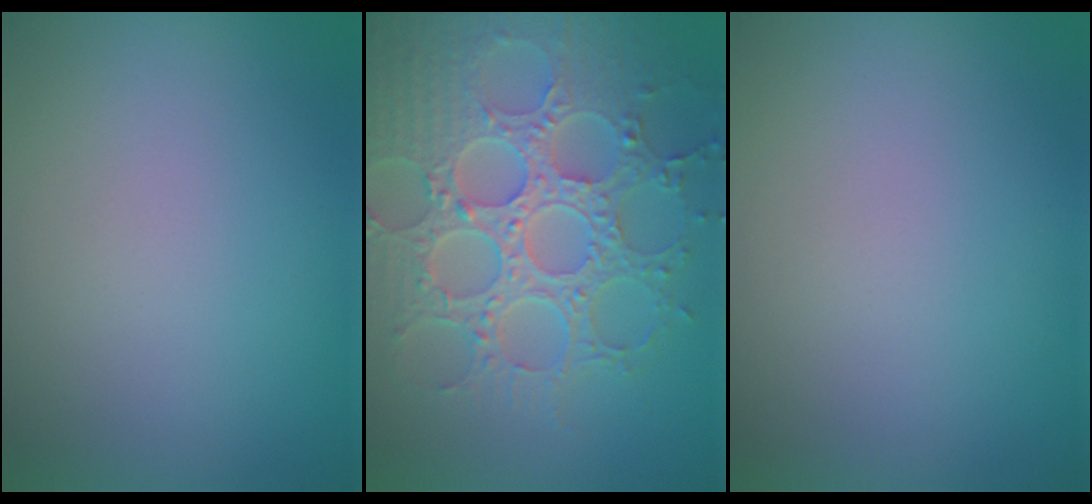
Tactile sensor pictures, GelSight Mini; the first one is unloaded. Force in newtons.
{"total": 8.7, "press": 6.5, "slide": 5.8}
{"total": 0.0}